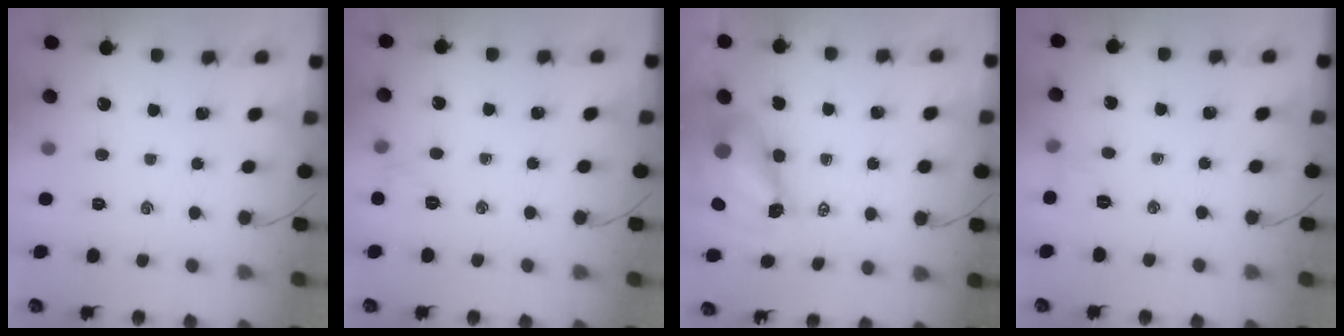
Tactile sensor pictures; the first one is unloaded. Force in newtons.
{"total": 5.6, "press": 5.4, "slide": 1.2}
{"total": 10.6, "press": 10.2, "slide": 3.0}
{"total": 5.0, "press": 4.7, "slide": 1.4}